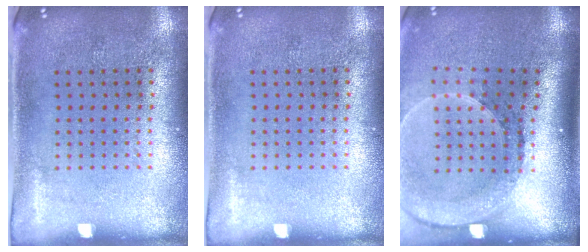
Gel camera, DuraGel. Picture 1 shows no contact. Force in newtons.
{"total": 0.0}
{"total": 2.6, "press": 1.9, "slide": 1.8}